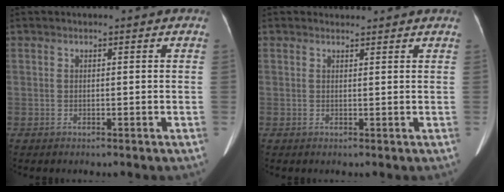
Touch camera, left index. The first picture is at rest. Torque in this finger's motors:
{"motor_torque": [-0.12, 0.37, -0.54, -0.21]}